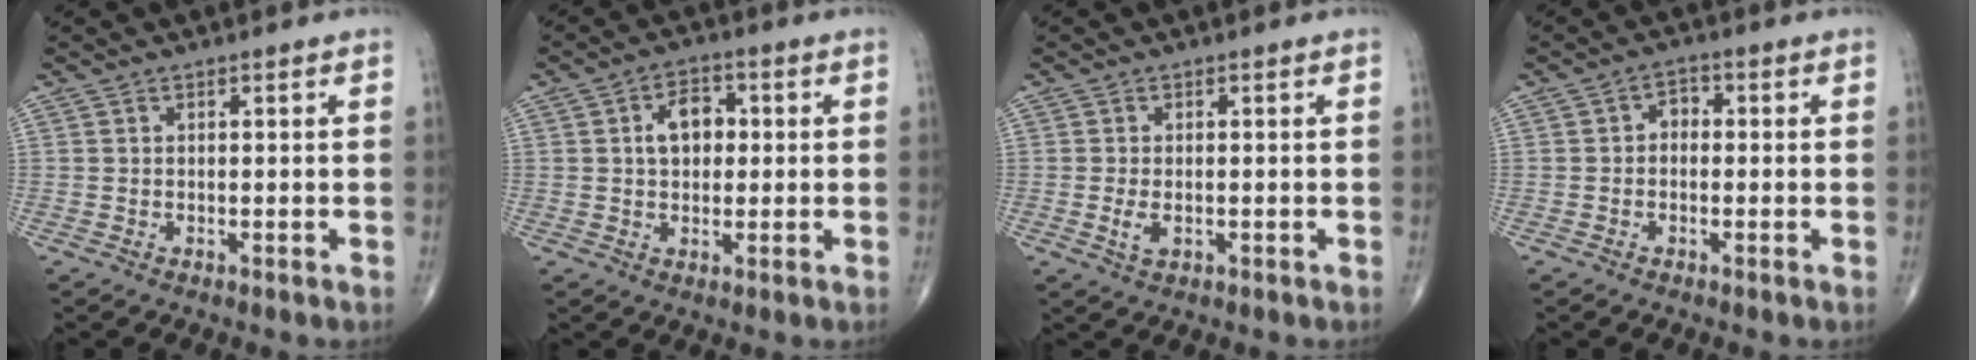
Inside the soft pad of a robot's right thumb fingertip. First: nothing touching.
{"total": 6.4, "force": [1.0, 4.3, 4.7], "torque": [-0.060, 0.011, 0.011]}
{"total": 2.6, "force": [-0.6, 1.4, 2.1], "torque": [-0.043, -0.004, -0.010]}
{"total": 2.6, "force": [-0.2, 2.0, 1.7], "torque": [-0.010, 0.013, -0.013]}